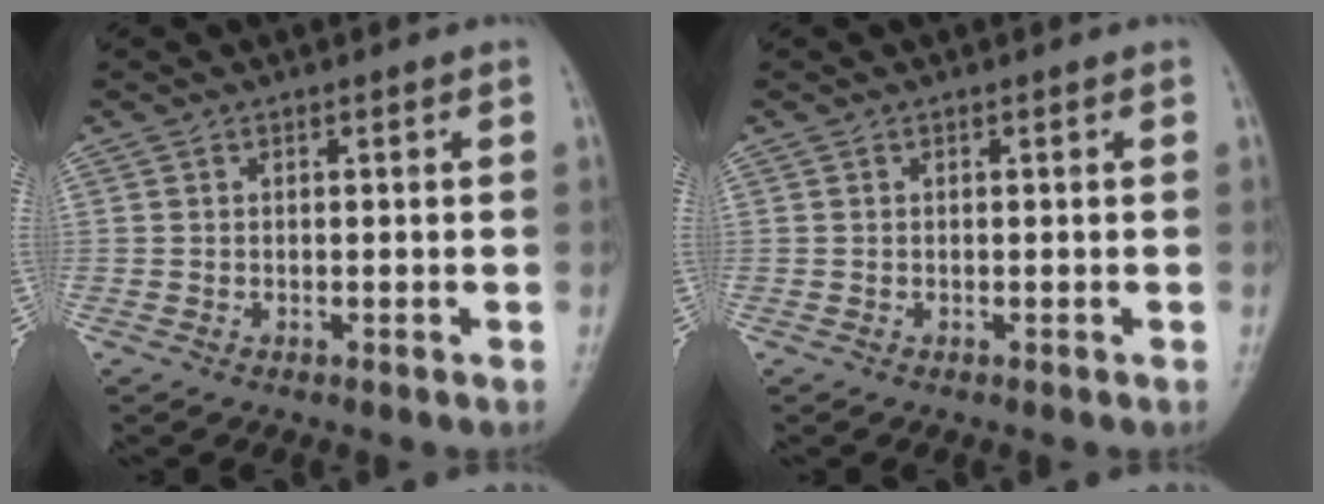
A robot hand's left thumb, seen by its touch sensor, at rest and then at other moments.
{"total": 0.0}